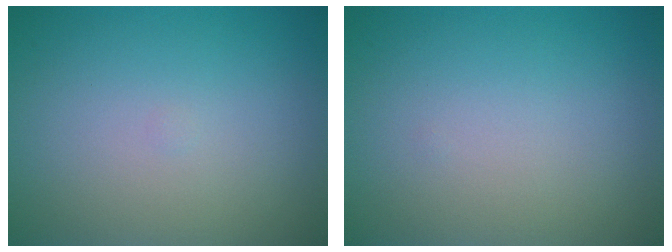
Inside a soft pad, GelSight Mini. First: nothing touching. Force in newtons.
{"total": 0.0}